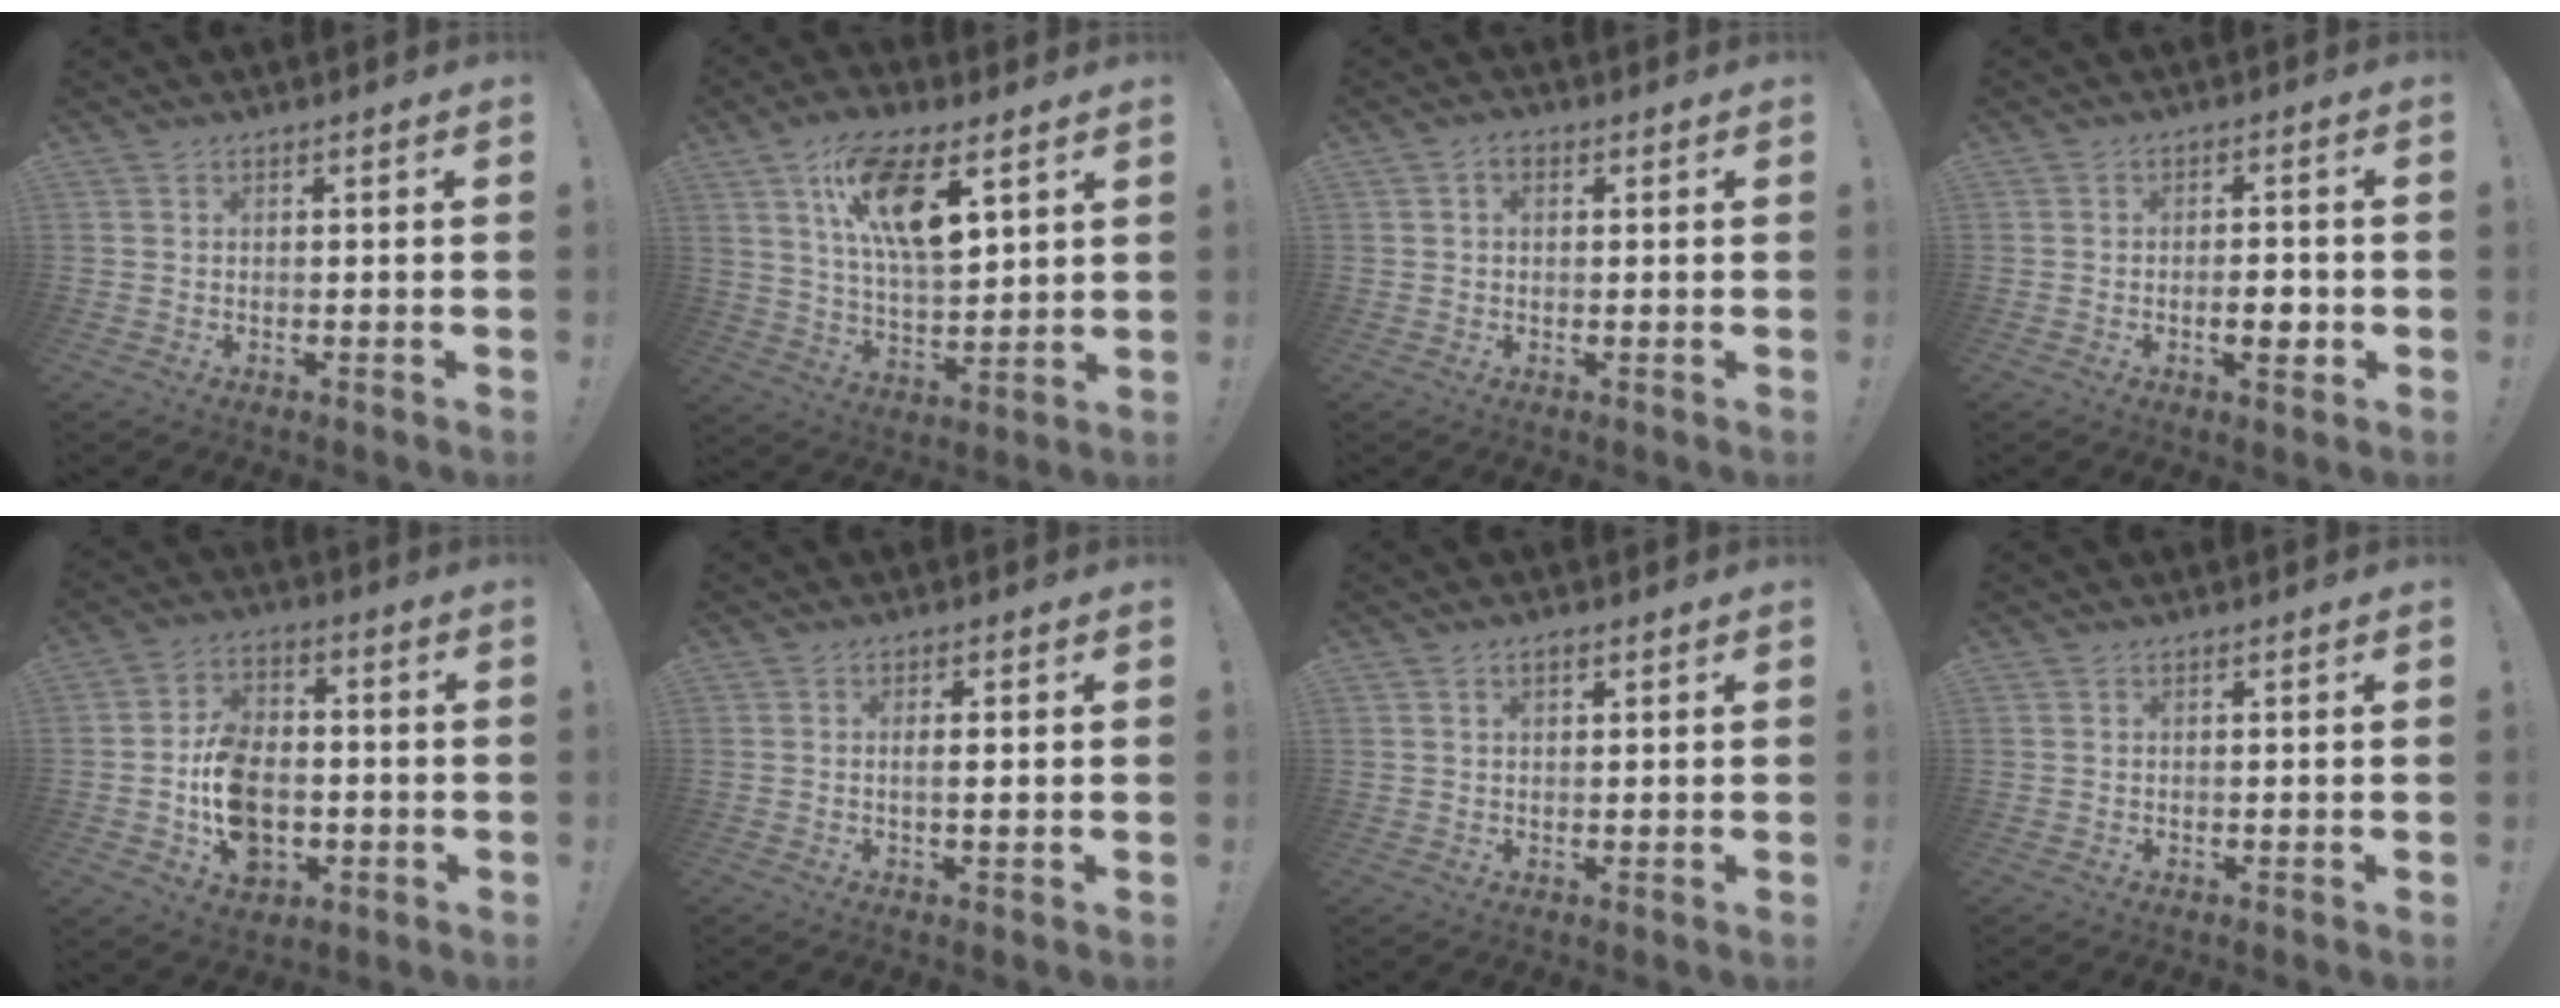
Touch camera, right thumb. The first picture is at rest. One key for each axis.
{"total": 16.3, "fx": 7.7, "fy": 6.5, "fz": 12.9, "tx": -0.222, "ty": -0.018, "tz": 0.132}
{"total": 2.4, "fx": 0.7, "fy": 1.6, "fz": 1.6, "tx": -0.024, "ty": 0.003, "tz": 0.011}
{"total": 5.2, "fx": -1.6, "fy": 1.8, "fz": 4.6, "tx": -0.060, "ty": 0.003, "tz": -0.028}
{"total": 13.8, "fx": -3.5, "fy": 10.6, "fz": 8.2, "tx": -0.124, "ty": 0.022, "tz": -0.055}
{"total": 3.1, "fx": -0.1, "fy": 0.3, "fz": 3.1, "tx": -0.044, "ty": -0.004, "tz": -0.008}
{"total": 1.7, "fx": 0.9, "fy": 1.0, "fz": 1.0, "tx": -0.009, "ty": -0.003, "tz": 0.012}
{"total": 0.0}